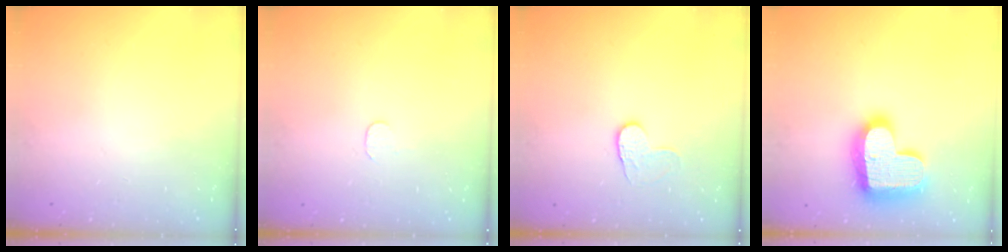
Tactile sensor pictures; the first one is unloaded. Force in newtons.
{"total": 3.5, "press": 3.5, "slide": 0.3}
{"total": 5.0, "press": 4.9, "slide": 0.5}
{"total": 19.9, "press": 19.9, "slide": 1.3}